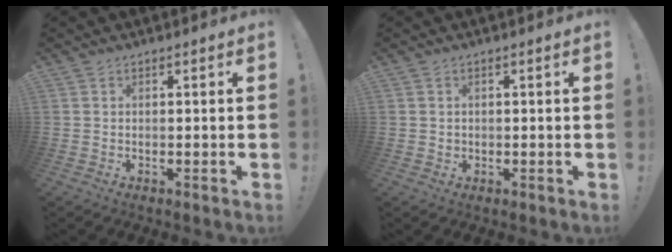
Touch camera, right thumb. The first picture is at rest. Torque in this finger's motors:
{"motor_torque": [0.15, 0.00, 0.12, -0.03, -0.04]}